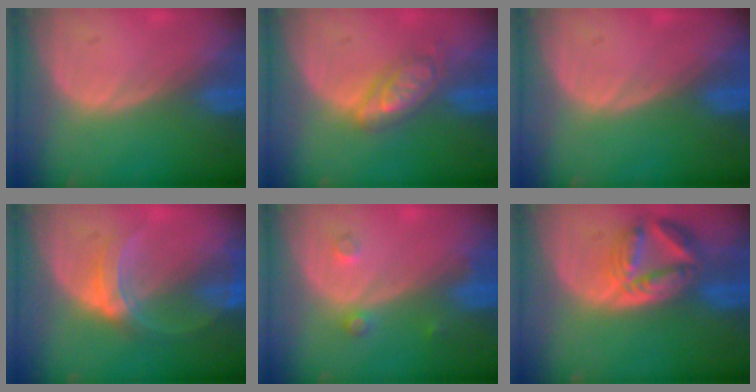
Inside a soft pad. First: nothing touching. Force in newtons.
{"total": 5.1, "press": 5.1, "slide": 0.2}
{"total": 0.0}
{"total": 5.3, "press": 5.2, "slide": 0.8}
{"total": 2.0, "press": 2.0, "slide": 0.2}
{"total": 8.2, "press": 7.3, "slide": 3.8}